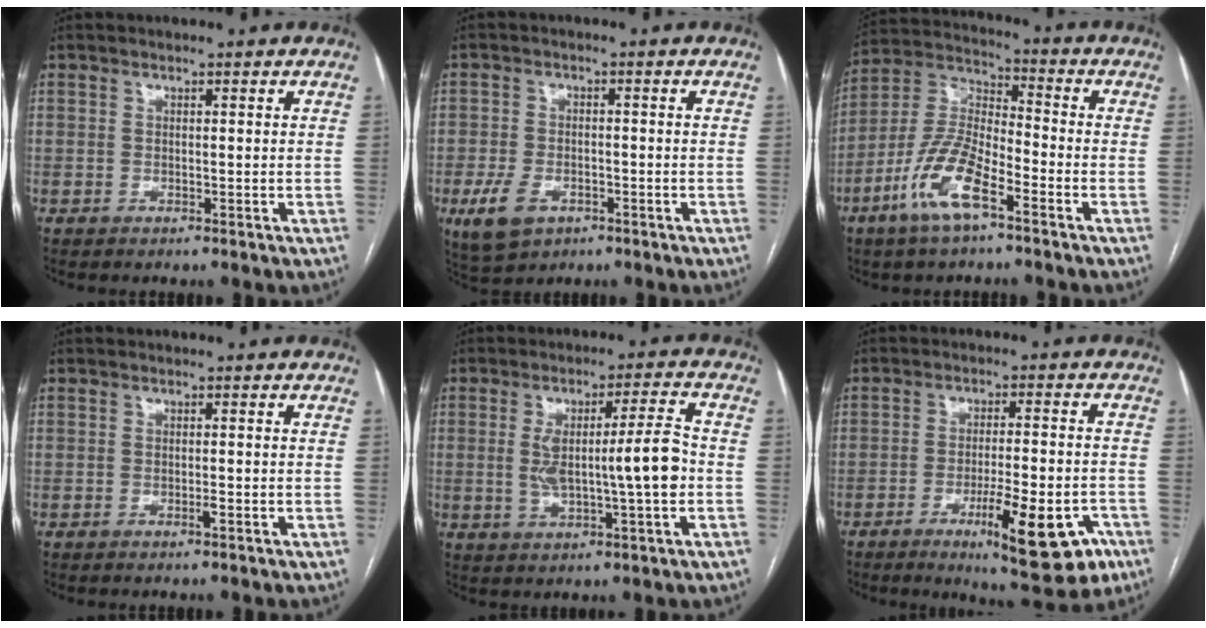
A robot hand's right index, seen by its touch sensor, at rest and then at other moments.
{"total": 6.3, "force": [-2.9, 4.1, 3.8], "torque": [-0.080, -0.001, -0.039]}
{"total": 11.6, "force": [-6.1, 3.2, 9.4], "torque": [-0.203, -0.001, -0.121]}
{"total": 0.8, "force": [-0.3, 0.0, 0.7], "torque": [-0.018, -0.001, -0.003]}
{"total": 10.1, "force": [-0.5, 0.9, 10.1], "torque": [-0.171, 0.016, -0.005]}
{"total": 13.4, "force": [-6.6, 2.7, 11.4], "torque": [-0.153, -0.008, -0.087]}